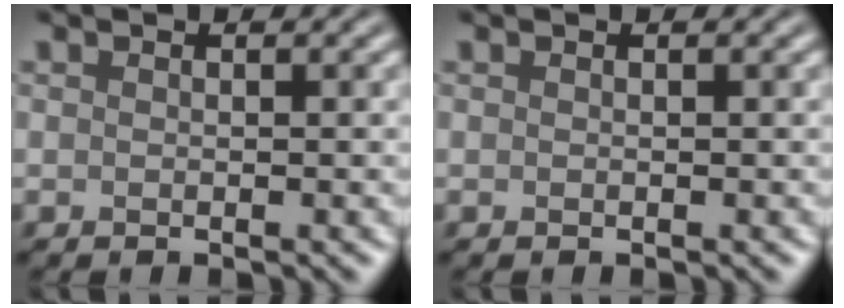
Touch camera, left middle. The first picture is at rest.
{"total": 0.0}